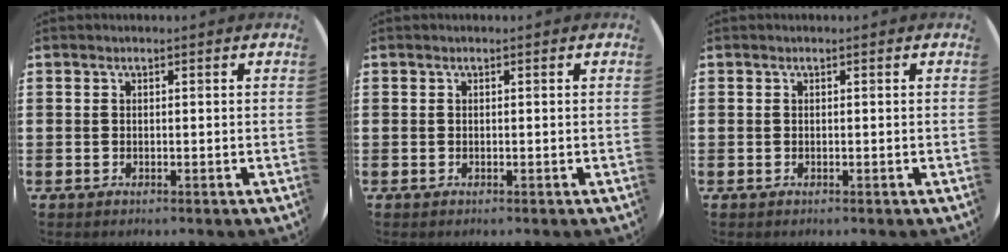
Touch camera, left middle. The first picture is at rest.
{"total": 0.0}
{"total": 0.0}